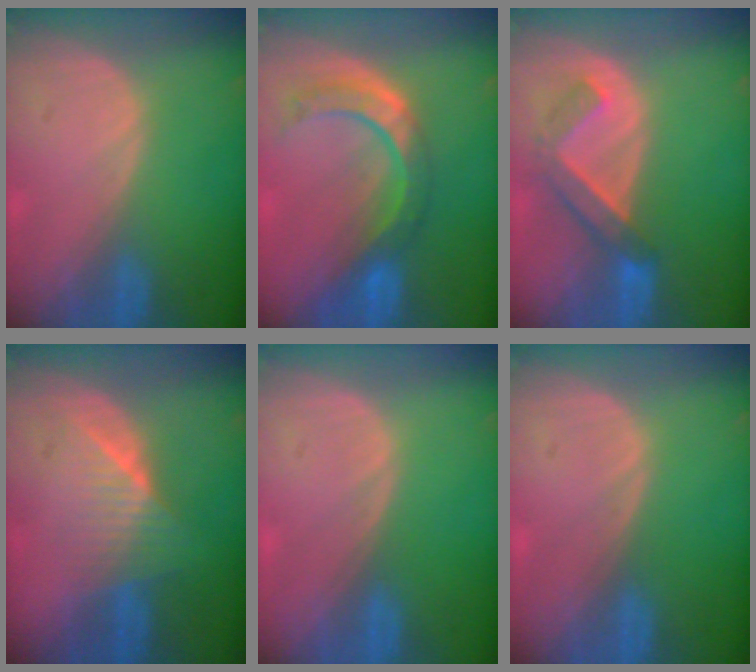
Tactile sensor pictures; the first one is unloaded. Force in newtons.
{"total": 8.6, "press": 7.2, "slide": 4.5}
{"total": 5.3, "press": 5.3, "slide": 0.2}
{"total": 6.3, "press": 5.9, "slide": 2.0}
{"total": 0.0}
{"total": 0.0}